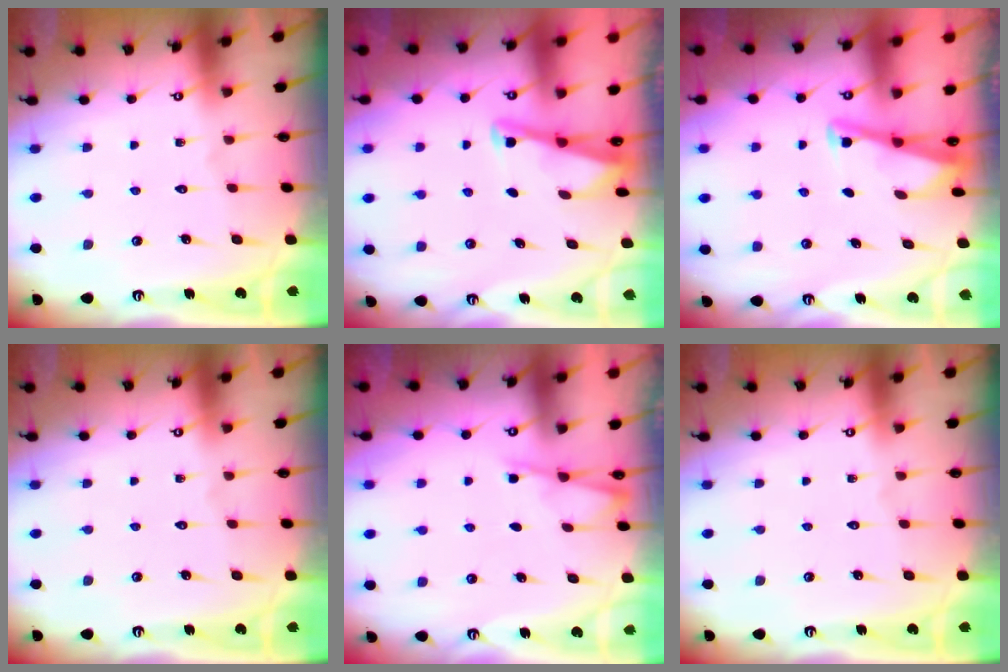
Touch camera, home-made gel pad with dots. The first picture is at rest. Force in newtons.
{"total": 2.8, "press": 2.8, "slide": 0.3}
{"total": 2.8, "press": 2.8, "slide": 0.4}
{"total": 0.0}
{"total": 4.0, "press": 4.0, "slide": 0.4}
{"total": 0.0}